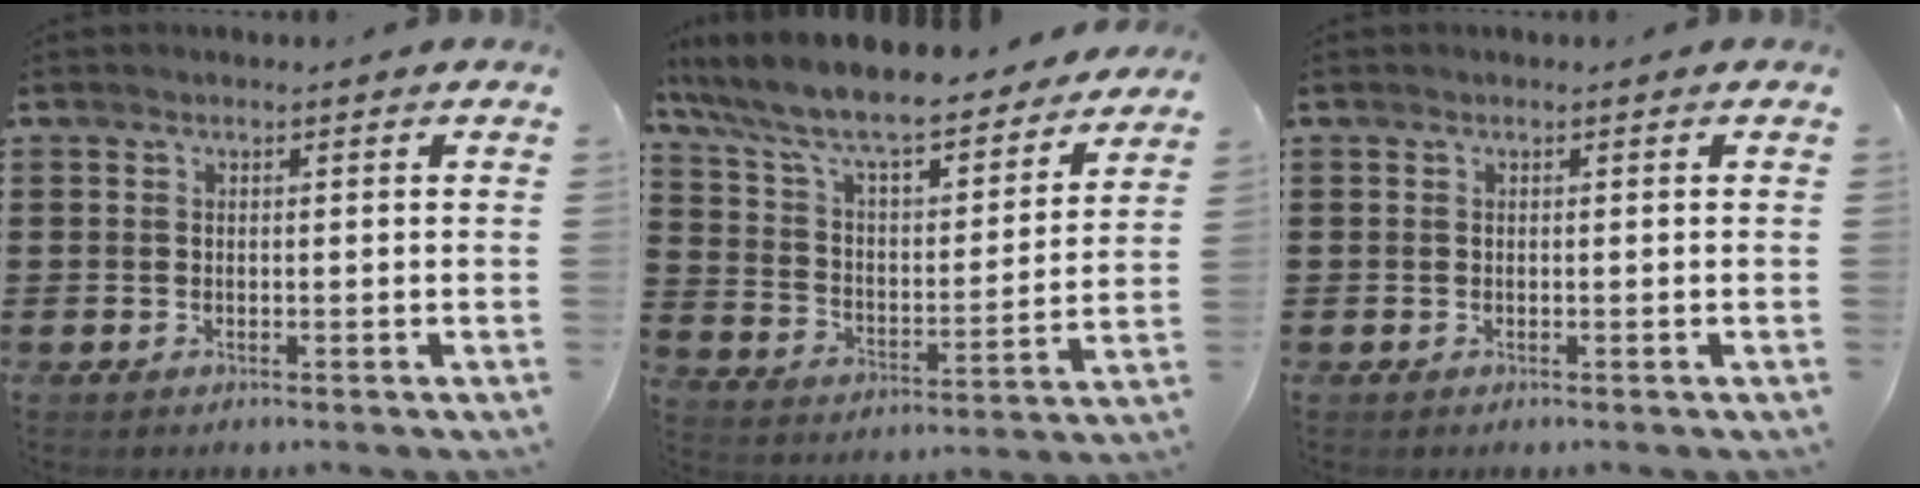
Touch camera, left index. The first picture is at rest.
{"total": 9.1, "force": [8.3, 0.8, 3.9], "torque": [-0.113, -0.064, 0.136]}
{"total": 0.0}